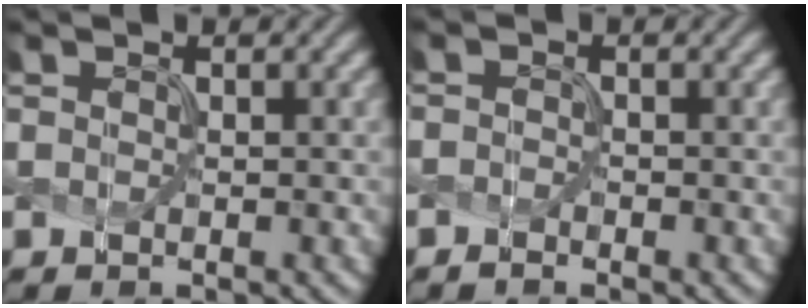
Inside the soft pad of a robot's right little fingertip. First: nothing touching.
{"total": 0.6, "force": [-0.6, 0.0, -0.2], "torque": [-0.001, -0.001, -0.005]}